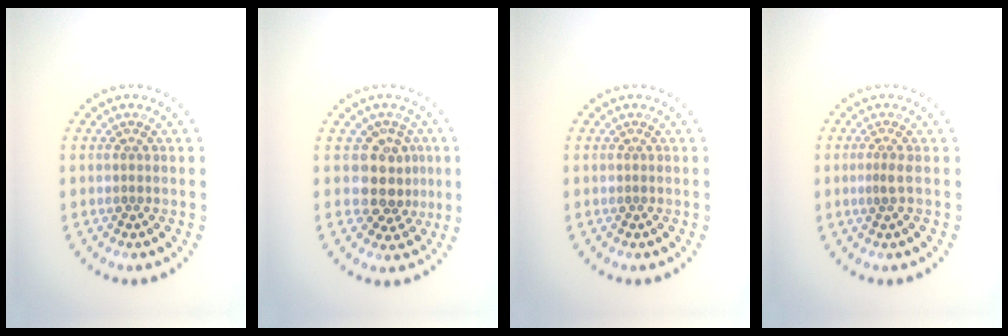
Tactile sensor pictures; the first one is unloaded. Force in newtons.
{"total": 3.7, "press": 3.1, "slide": 2.0}
{"total": 0.0}
{"total": 0.8, "press": 0.5, "slide": 0.6}